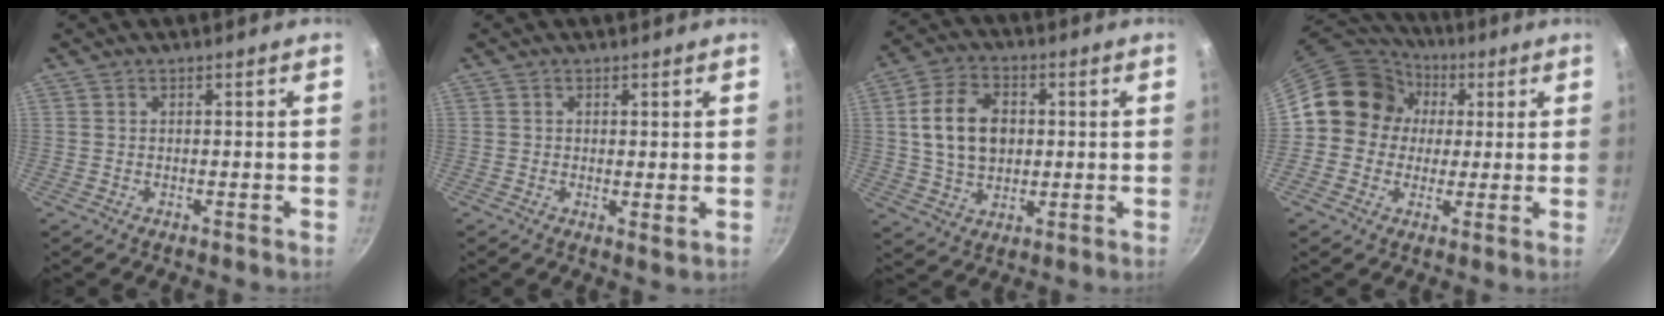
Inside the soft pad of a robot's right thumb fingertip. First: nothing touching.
{"total": 1.7, "force": [0.5, 0.9, 1.4], "torque": [-0.022, -0.009, 0.005]}
{"total": 11.9, "force": [1.4, 8.5, 8.2], "torque": [-0.128, 0.008, 0.024]}
{"total": 13.7, "force": [2.0, 12.6, 5.1], "torque": [-0.051, 0.023, 0.014]}